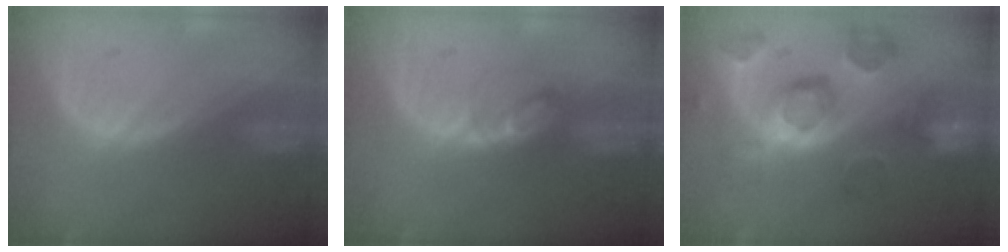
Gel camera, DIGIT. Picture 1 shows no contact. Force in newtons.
{"total": 3.7, "press": 3.7, "slide": 0.3}
{"total": 11.7, "press": 10.2, "slide": 5.7}